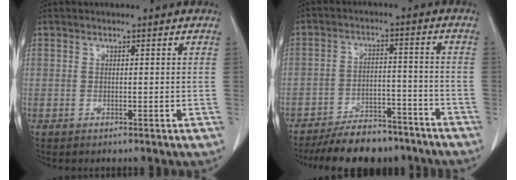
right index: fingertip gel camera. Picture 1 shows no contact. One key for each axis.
{"total": 12.0, "fx": -10.4, "fy": 4.5, "fz": 4.0, "tx": -0.046, "ty": 0.013, "tz": -0.154}